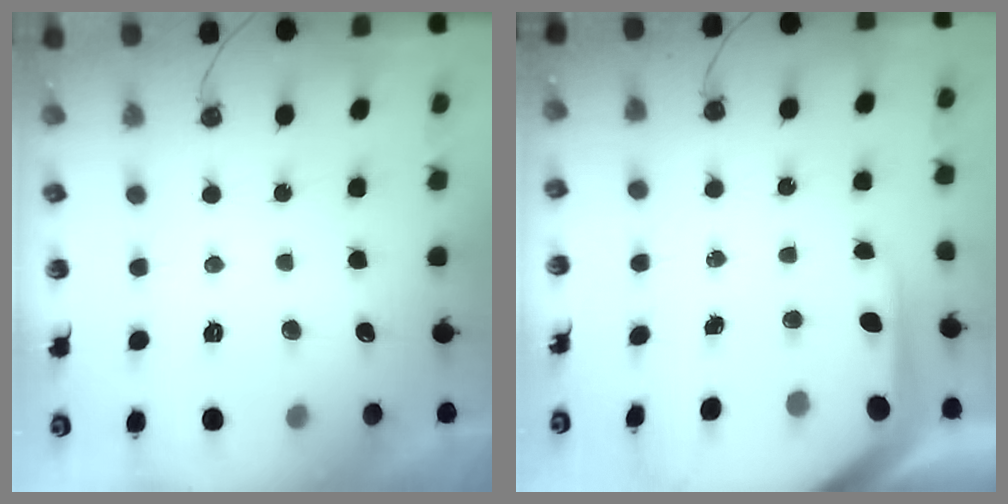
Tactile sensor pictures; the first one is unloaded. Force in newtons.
{"total": 7.1, "press": 7.0, "slide": 0.8}